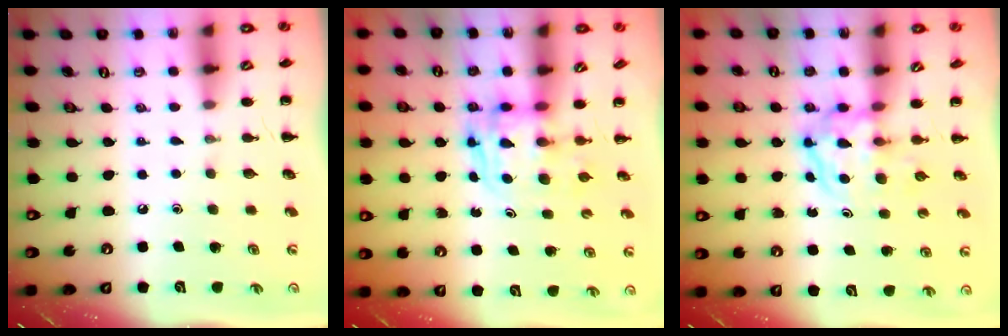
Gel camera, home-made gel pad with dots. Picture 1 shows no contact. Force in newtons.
{"total": 2.7, "press": 2.7, "slide": 0.2}
{"total": 3.8, "press": 3.8, "slide": 0.4}